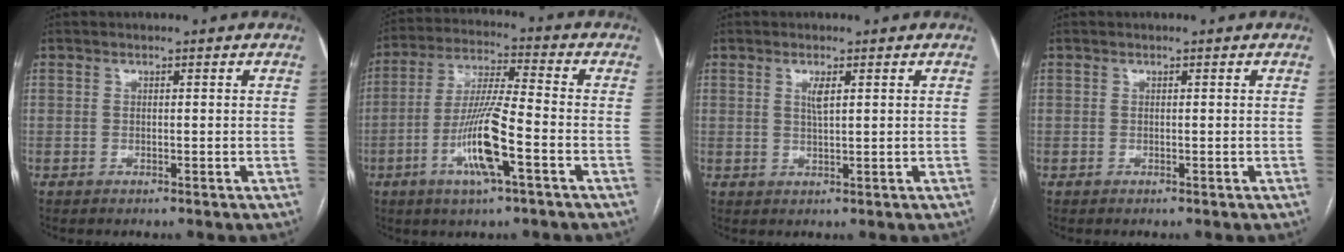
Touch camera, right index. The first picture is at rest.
{"total": 11.8, "force": [-4.3, 0.6, 11.0], "torque": [-0.219, -0.006, -0.082]}
{"total": 2.0, "force": [0.8, 0.2, 1.8], "torque": [-0.040, -0.002, 0.016]}
{"total": 0.0}